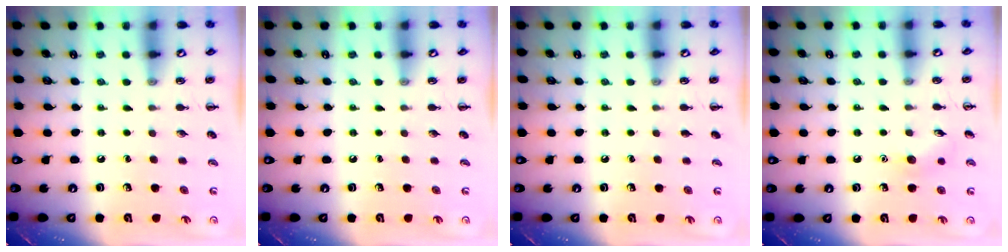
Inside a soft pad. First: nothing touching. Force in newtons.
{"total": 0.0}
{"total": 0.0}
{"total": 6.6, "press": 6.4, "slide": 1.5}